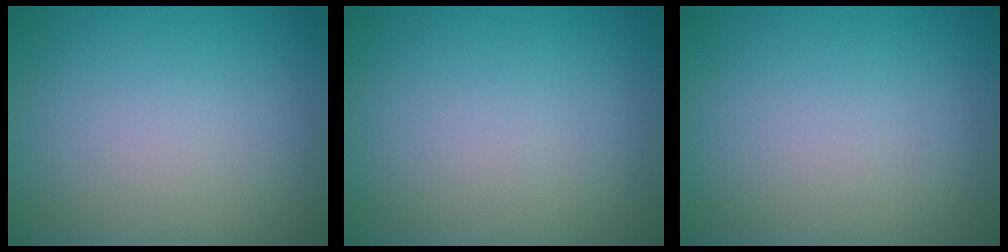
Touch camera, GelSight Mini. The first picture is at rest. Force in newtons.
{"total": 0.0}
{"total": 0.0}